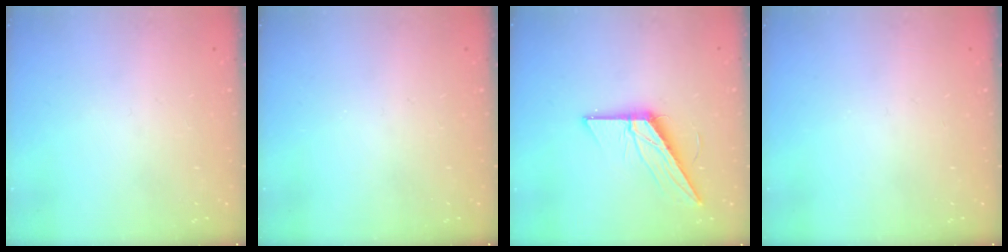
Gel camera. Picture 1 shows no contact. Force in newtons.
{"total": 0.0}
{"total": 13.8, "press": 13.8, "slide": 0.4}
{"total": 0.0}